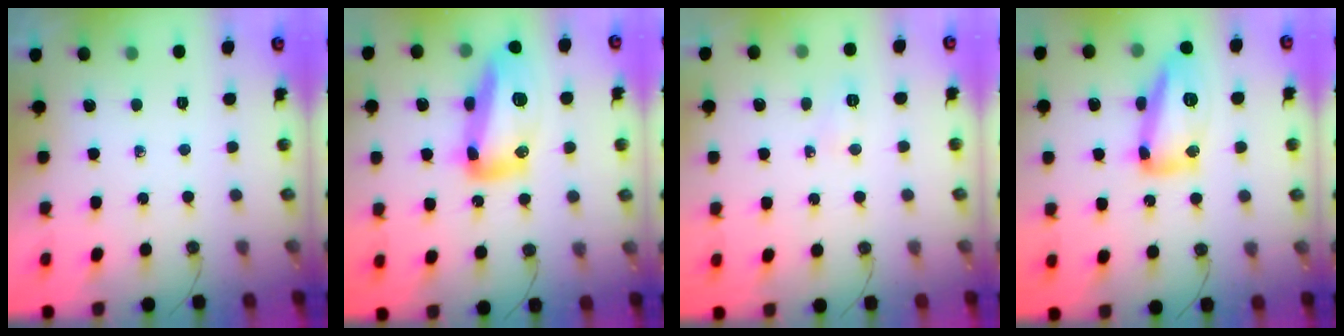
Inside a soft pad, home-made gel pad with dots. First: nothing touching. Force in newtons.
{"total": 18.1, "press": 18.0, "slide": 1.5}
{"total": 18.1, "press": 6.2, "slide": 17.0}
{"total": 15.8, "press": 15.8, "slide": 1.1}